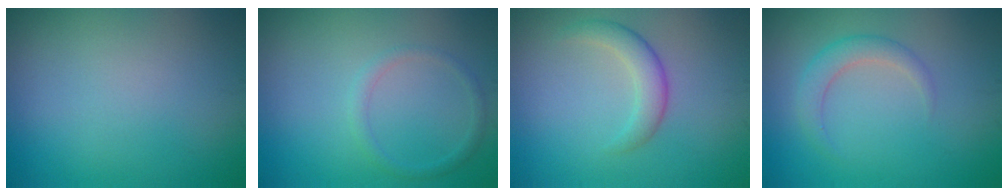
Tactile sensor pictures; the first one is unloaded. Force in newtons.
{"total": 1.3, "press": 1.3, "slide": 0.1}
{"total": 2.5, "press": 2.5, "slide": 0.0}
{"total": 2.2, "press": 2.2, "slide": 0.2}